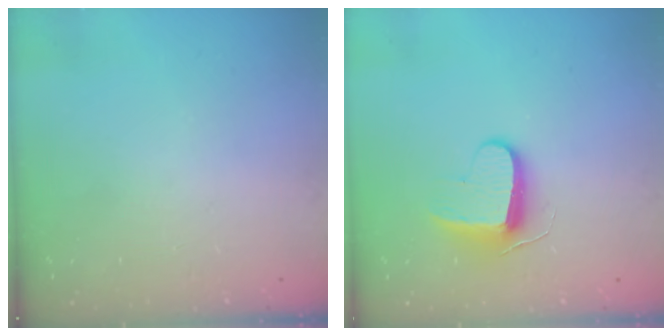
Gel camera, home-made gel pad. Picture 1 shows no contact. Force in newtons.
{"total": 9.2, "press": 9.2, "slide": 0.7}